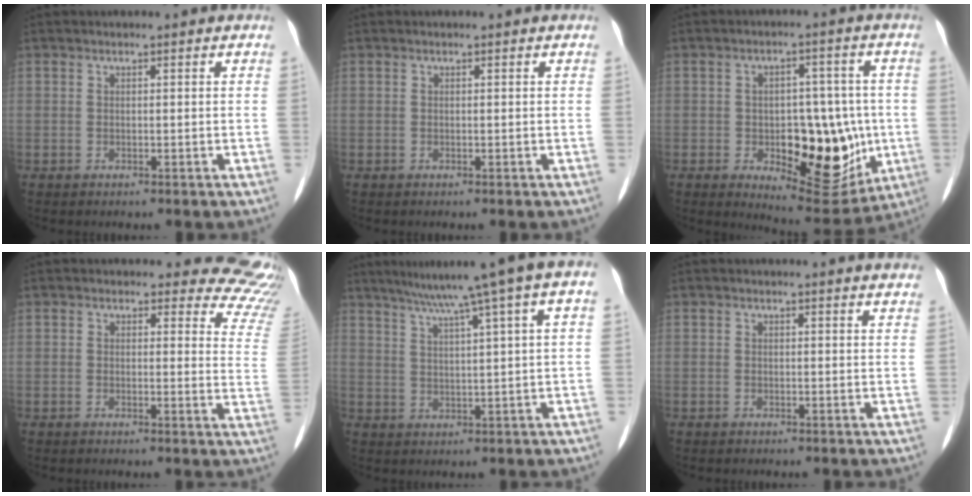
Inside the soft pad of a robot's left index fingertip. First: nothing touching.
{"total": 0.0}
{"total": 14.9, "force": [-3.1, 6.9, 12.8], "torque": [-0.157, 0.003, -0.025]}
{"total": 10.0, "force": [9.7, 2.6, -0.3], "torque": [0.056, -0.083, 0.053]}
{"total": 11.4, "force": [6.9, -1.0, 9.0], "torque": [-0.136, 0.034, 0.098]}
{"total": 3.8, "force": [3.6, 0.2, 1.0], "torque": [-0.017, 0.000, 0.023]}